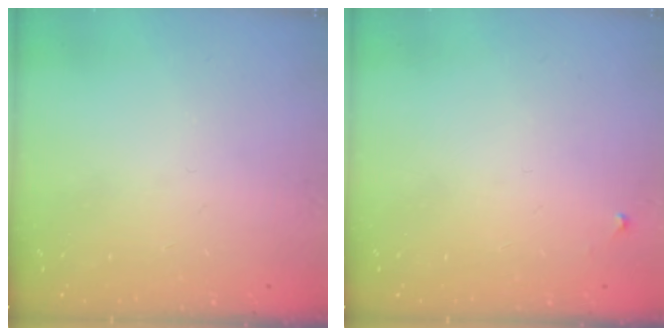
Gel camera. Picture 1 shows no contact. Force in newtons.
{"total": 4.2, "press": 4.1, "slide": 0.7}